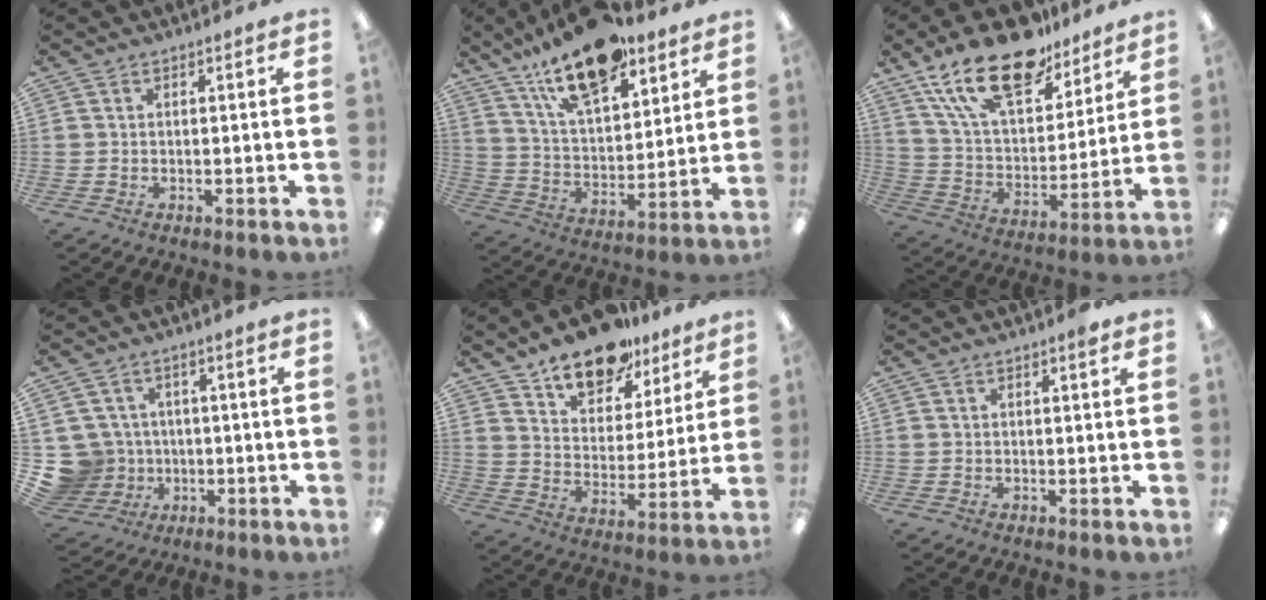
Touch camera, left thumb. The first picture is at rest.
{"total": 18.7, "force": [13.7, 7.8, 10.1], "torque": [-0.173, -0.070, 0.236]}
{"total": 21.7, "force": [15.1, 9.9, 12.2], "torque": [-0.217, -0.075, 0.269]}
{"total": 9.3, "force": [-0.6, 9.1, 1.8], "torque": [-0.079, 0.013, 0.001]}
{"total": 14.9, "force": [11.9, 7.1, 5.5], "torque": [-0.083, -0.078, 0.214]}
{"total": 1.3, "force": [0.7, 0.2, 1.0], "torque": [-0.015, -0.001, 0.010]}